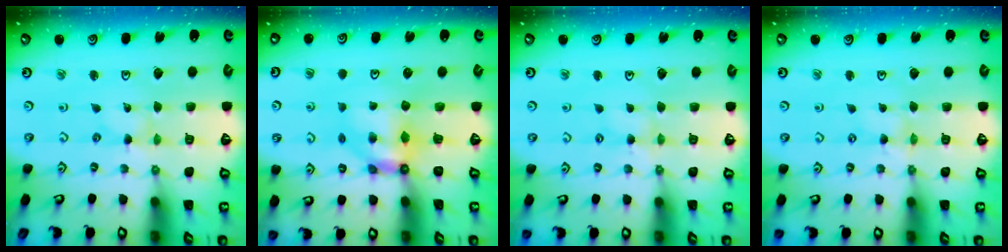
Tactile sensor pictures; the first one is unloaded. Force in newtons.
{"total": 5.8, "press": 5.8, "slide": 0.2}
{"total": 3.6, "press": 3.6, "slide": 0.5}
{"total": 0.0}